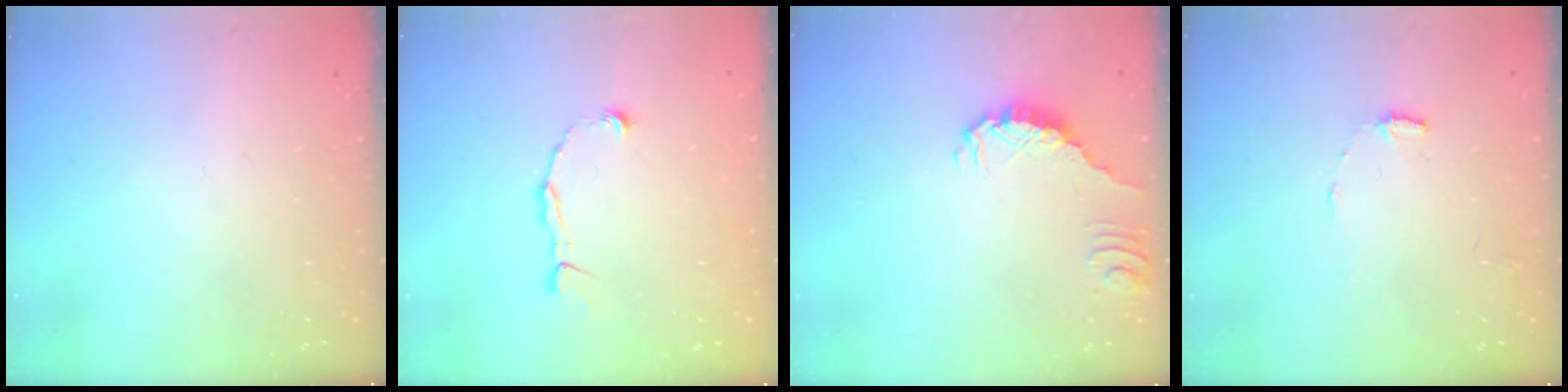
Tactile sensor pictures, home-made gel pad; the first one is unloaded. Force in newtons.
{"total": 2.5, "press": 2.5, "slide": 0.2}
{"total": 0.6, "press": 0.6, "slide": 0.2}
{"total": 5.9, "press": 5.9, "slide": 0.3}